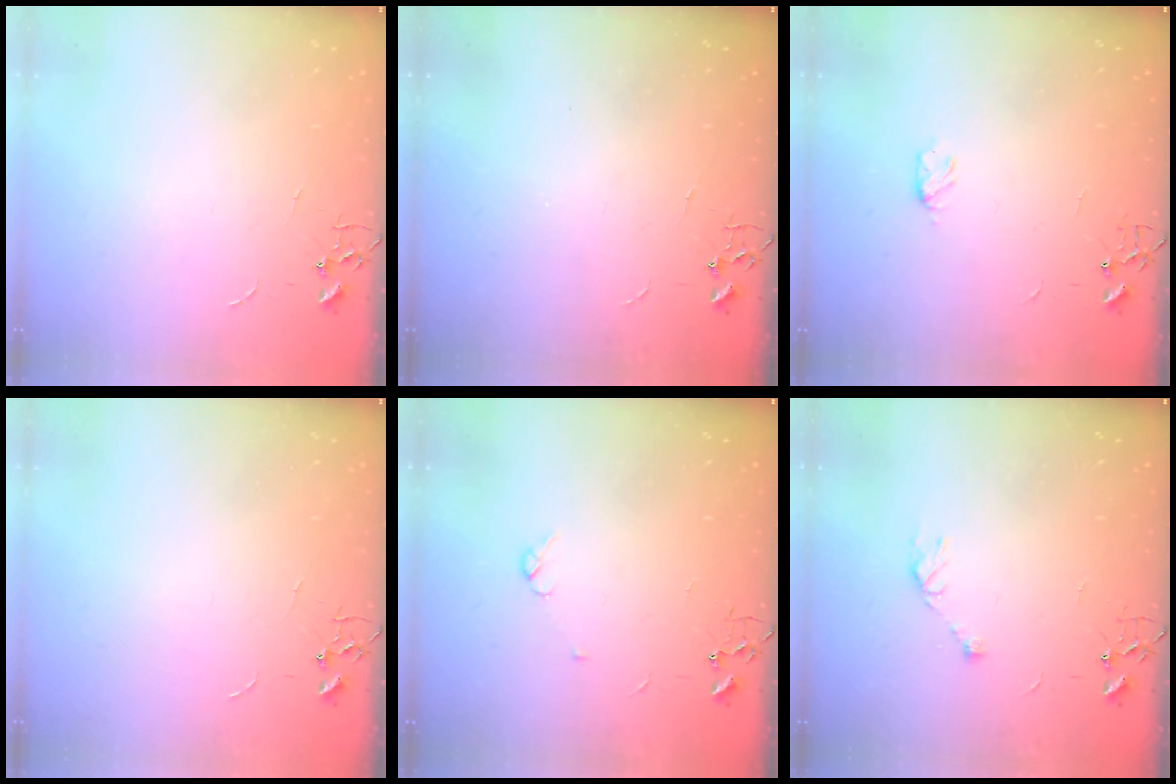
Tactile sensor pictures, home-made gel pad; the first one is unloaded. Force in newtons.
{"total": 0.0}
{"total": 3.9, "press": 3.8, "slide": 0.6}
{"total": 0.0}
{"total": 3.9, "press": 3.6, "slide": 1.5}
{"total": 5.0, "press": 4.9, "slide": 0.7}